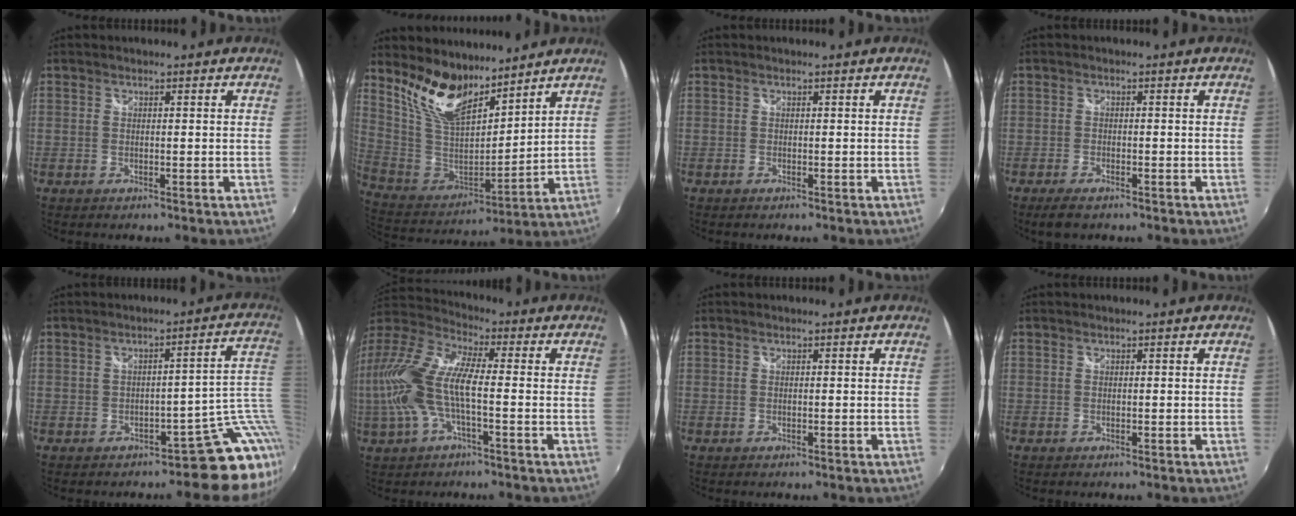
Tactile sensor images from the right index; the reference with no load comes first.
{"total": 14.8, "force": [11.1, 5.8, 7.9], "torque": [-0.165, -0.007, 0.227]}
{"total": 0.0}
{"total": 3.5, "force": [-2.6, 1.2, 2.1], "torque": [-0.052, -0.010, -0.044]}
{"total": 7.0, "force": [-2.4, 3.8, 5.4], "torque": [-0.034, 0.021, -0.031]}
{"total": 15.6, "force": [-1.4, 5.4, 14.6], "torque": [-0.284, 0.002, -0.028]}
{"total": 0.0}
{"total": 0.0}